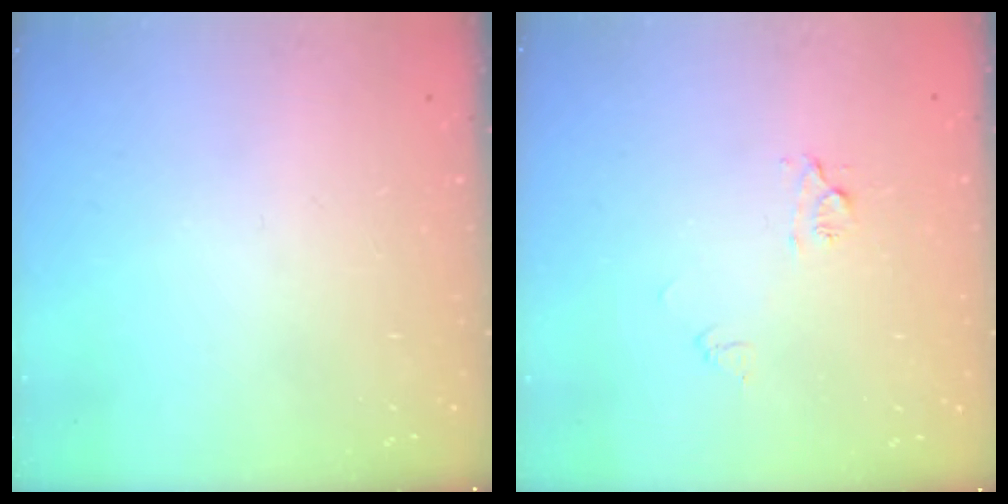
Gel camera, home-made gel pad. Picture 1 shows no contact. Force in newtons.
{"total": 6.0, "press": 5.9, "slide": 0.5}